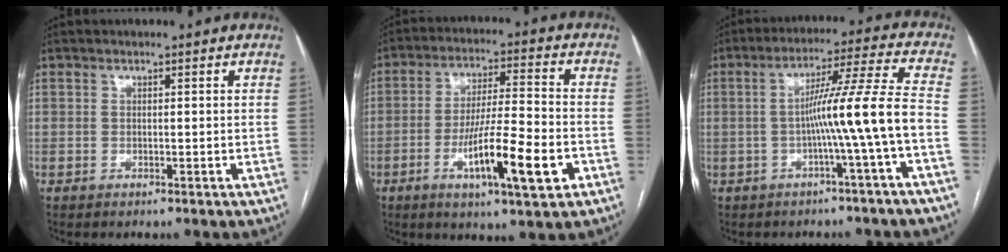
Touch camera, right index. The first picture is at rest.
{"total": 13.5, "force": [-5.0, 1.4, 12.5], "torque": [-0.217, -0.009, -0.077]}
{"total": 10.4, "force": [-2.9, -2.3, 9.7], "torque": [-0.156, 0.020, -0.044]}